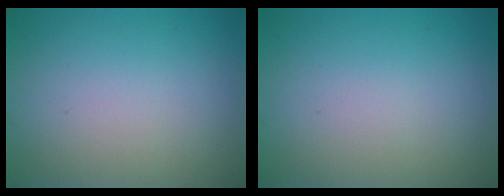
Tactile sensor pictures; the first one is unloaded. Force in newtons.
{"total": 0.0}